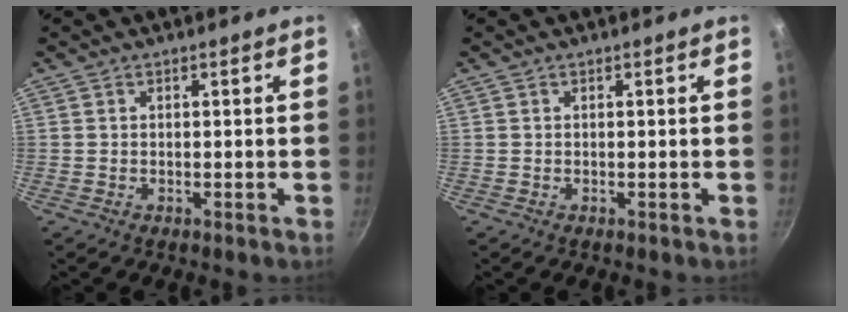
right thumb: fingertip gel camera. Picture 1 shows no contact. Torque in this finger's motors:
{"motor_torque": [-0.02, 0.02, -0.09, 0.10, 0.00]}